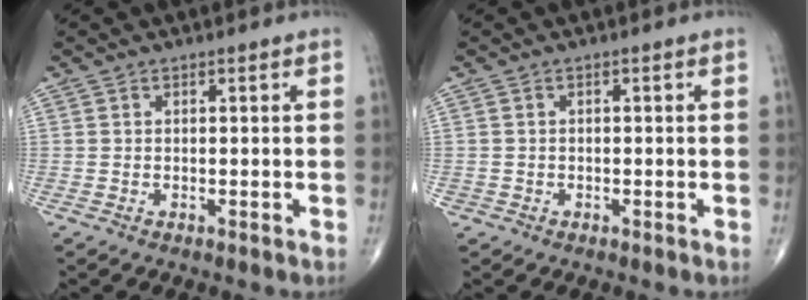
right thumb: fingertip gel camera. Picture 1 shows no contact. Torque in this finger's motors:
{"motor_torque": [-0.04, -0.17, 0.10, 0.05, 0.07]}